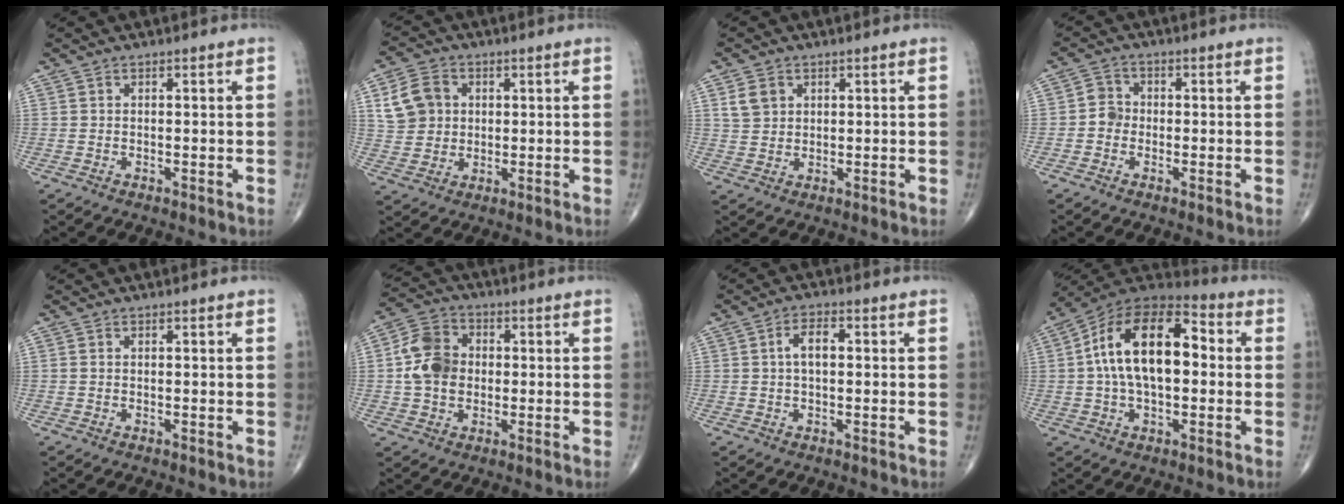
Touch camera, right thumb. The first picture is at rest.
{"total": 8.4, "force": [2.3, 7.1, 3.9], "torque": [-0.053, 0.000, 0.044]}
{"total": 4.3, "force": [1.8, 3.4, 2.0], "torque": [-0.025, -0.006, 0.038]}
{"total": 3.2, "force": [-0.7, 2.8, 1.2], "torque": [-0.003, 0.009, -0.020]}
{"total": 0.5, "force": [0.1, 0.4, 0.3], "torque": [-0.009, 0.003, 0.004]}
{"total": 9.8, "force": [0.1, 7.7, 5.9], "torque": [-0.093, 0.017, -0.005]}
{"total": 4.4, "force": [0.5, 2.3, 3.7], "torque": [-0.069, 0.012, 0.007]}
{"total": 18.9, "force": [1.6, 10.3, 15.8], "torque": [-0.262, 0.038, 0.017]}